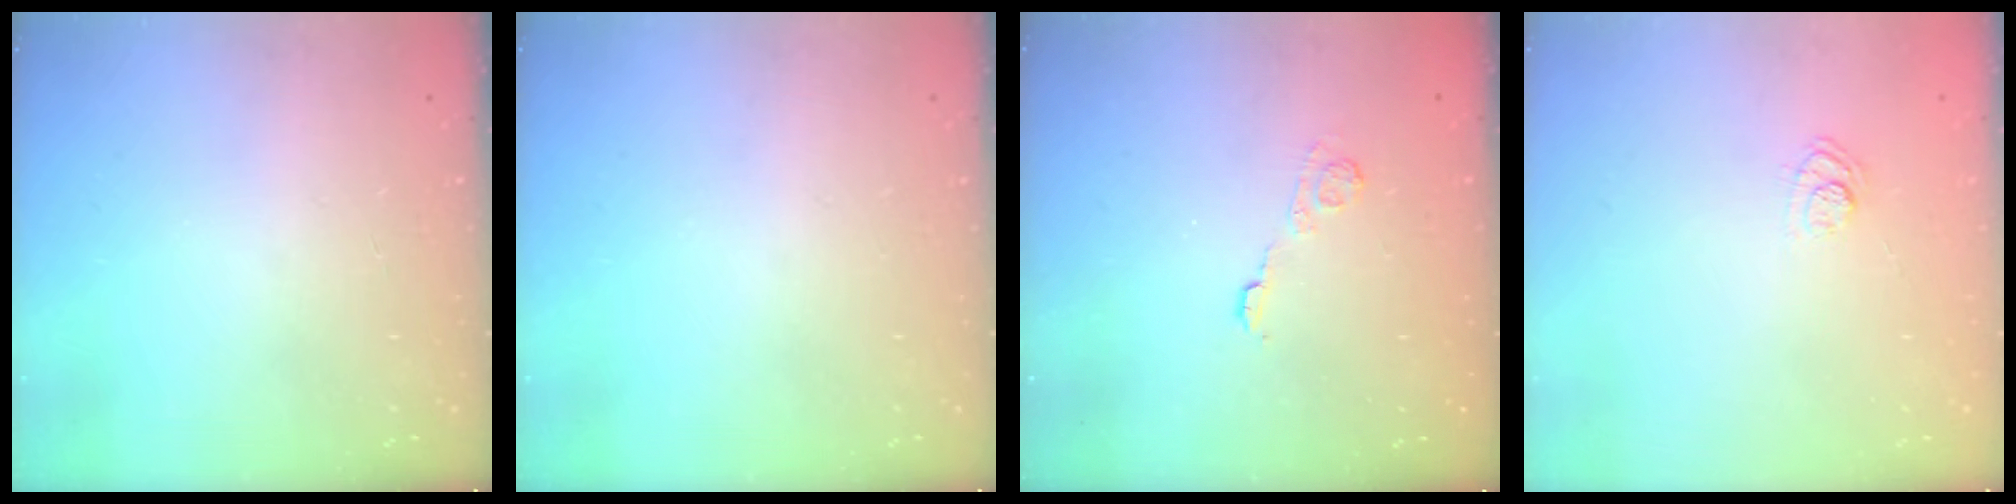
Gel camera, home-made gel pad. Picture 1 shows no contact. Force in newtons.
{"total": 0.0}
{"total": 4.2, "press": 3.9, "slide": 1.4}
{"total": 3.8, "press": 3.6, "slide": 1.4}